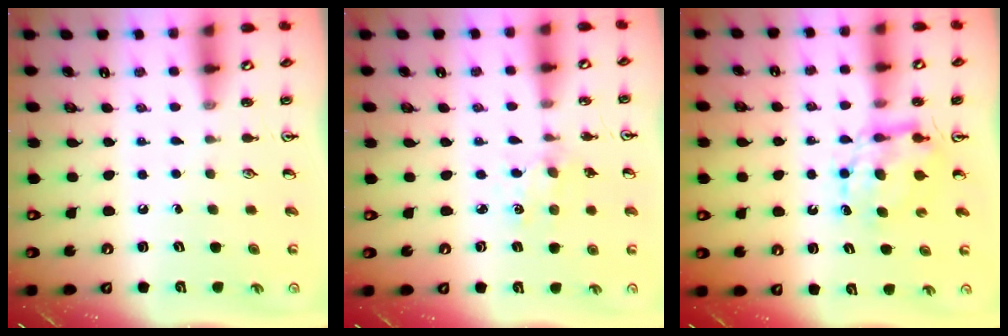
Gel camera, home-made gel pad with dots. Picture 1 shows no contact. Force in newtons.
{"total": 2.5, "press": 2.5, "slide": 0.5}
{"total": 7.2, "press": 7.2, "slide": 0.3}